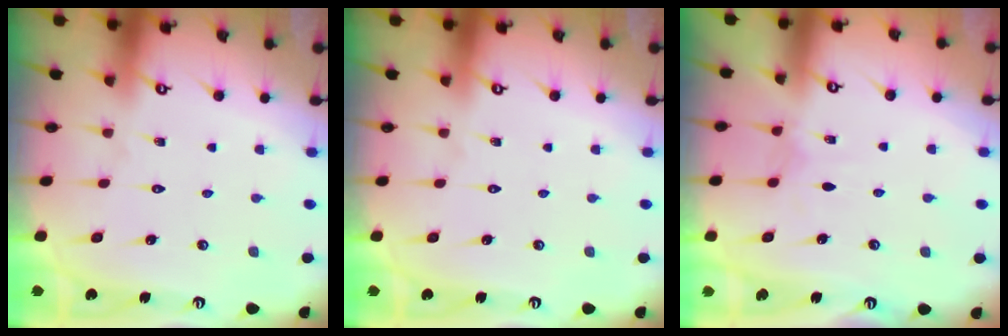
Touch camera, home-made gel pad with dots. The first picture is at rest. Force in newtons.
{"total": 0.0}
{"total": 3.0, "press": 3.0, "slide": 0.3}